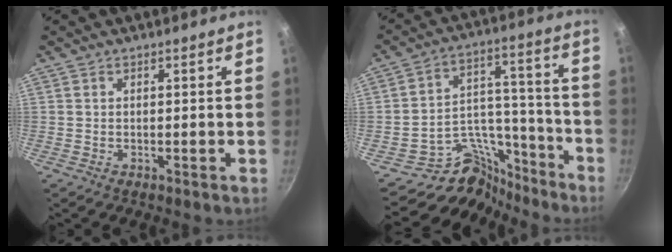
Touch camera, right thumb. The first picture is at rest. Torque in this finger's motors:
{"motor_torque": [-0.38, -0.25, 0.63, -0.49, -0.12]}